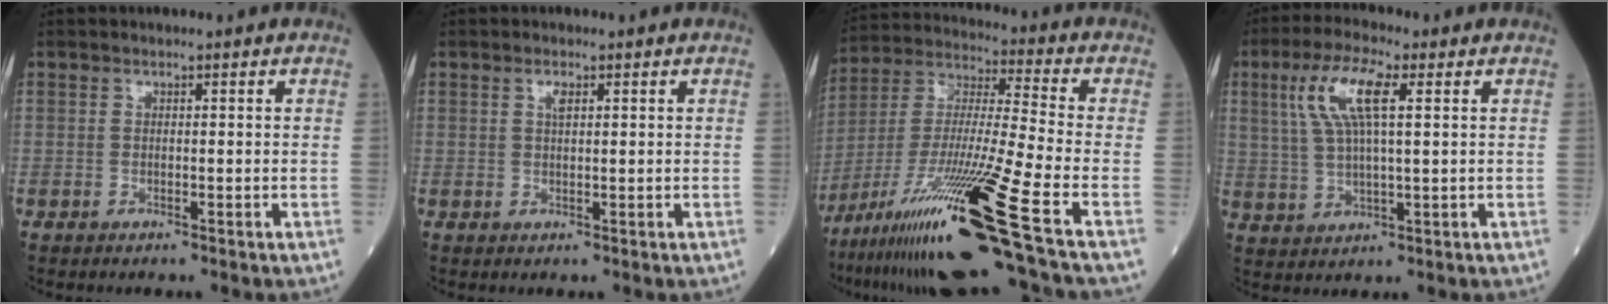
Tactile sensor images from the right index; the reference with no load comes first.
{"total": 1.3, "force": [0.6, 0.4, 1.1], "torque": [-0.020, 0.001, 0.010]}
{"total": 21.7, "force": [-13.0, -1.8, 17.3], "torque": [-0.334, -0.044, -0.241]}
{"total": 9.2, "force": [3.2, 2.0, 8.3], "torque": [-0.178, 0.016, 0.065]}